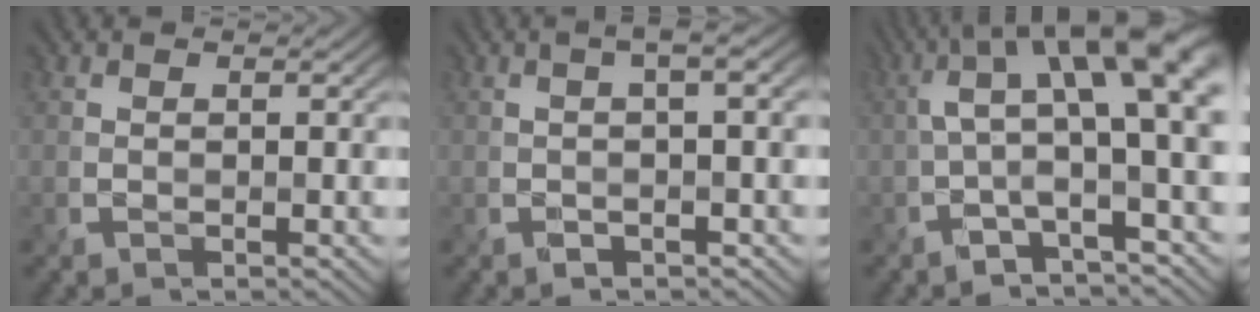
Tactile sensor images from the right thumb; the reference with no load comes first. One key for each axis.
{"total": 3.1, "fx": 0.2, "fy": 0.5, "fz": 3.0, "tx": -0.043, "ty": 0.013, "tz": -0.001}
{"total": 11.1, "fx": 2.2, "fy": 3.3, "fz": 10.3, "tx": -0.179, "ty": 0.022, "tz": 0.033}